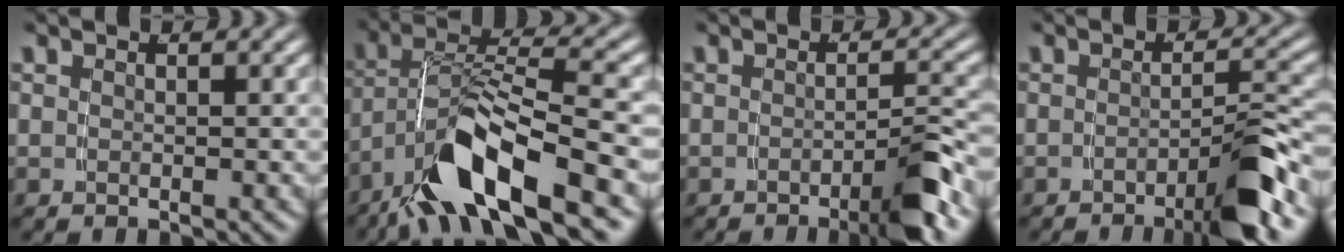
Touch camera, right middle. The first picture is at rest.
{"total": 7.4, "force": [-3.0, 2.5, 6.3], "torque": [-0.117, -0.010, -0.044]}
{"total": 3.8, "force": [-2.3, 0.0, 3.0], "torque": [-0.032, 0.002, -0.043]}
{"total": 4.8, "force": [-2.8, 0.0, 3.8], "torque": [-0.041, 0.003, -0.050]}